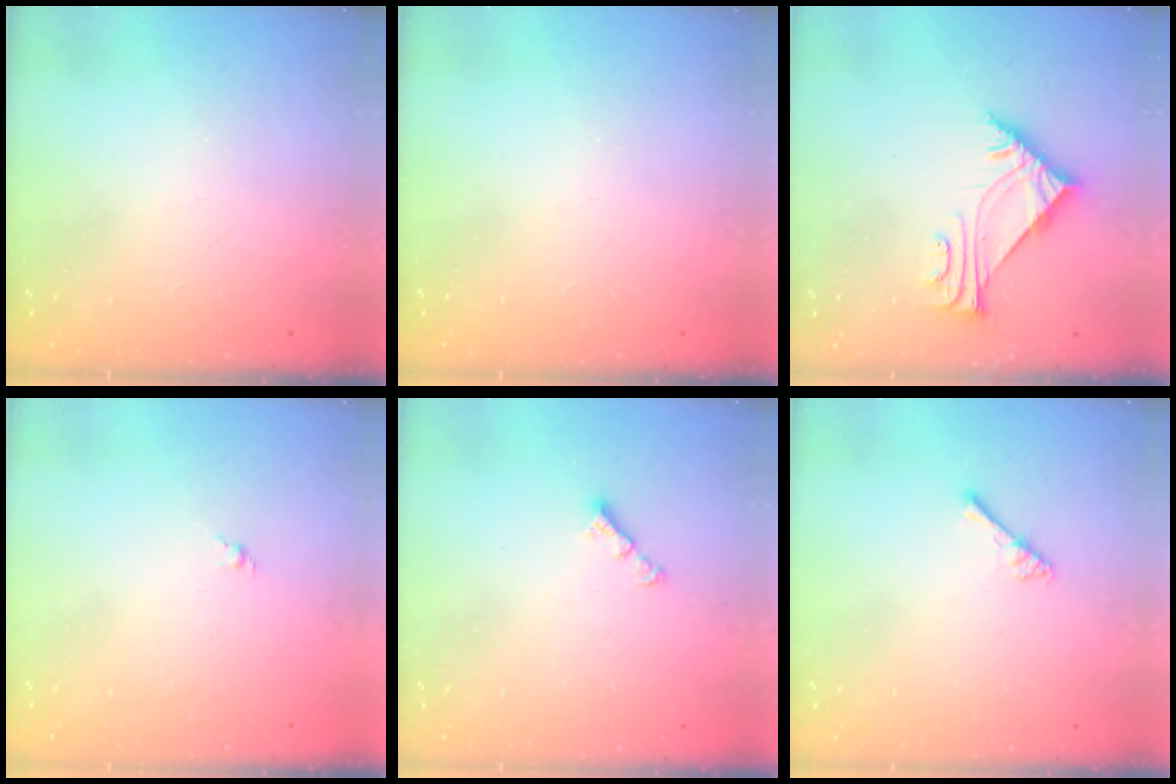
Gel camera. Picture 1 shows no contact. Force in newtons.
{"total": 0.0}
{"total": 6.1, "press": 6.1, "slide": 0.3}
{"total": 1.4, "press": 1.2, "slide": 0.6}
{"total": 3.0, "press": 2.9, "slide": 0.5}
{"total": 2.5, "press": 2.5, "slide": 0.4}